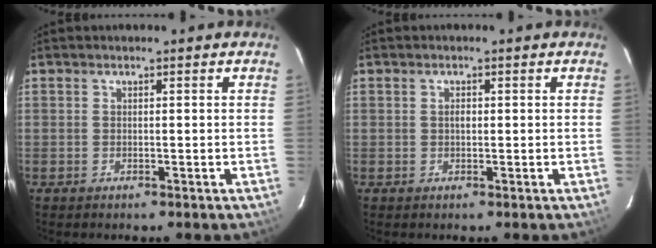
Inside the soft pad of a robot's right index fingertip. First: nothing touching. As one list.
[{"total": 1.1, "force": [0.1, 0.8, 0.7], "torque": [-0.012, 0.005, 0.000]}]